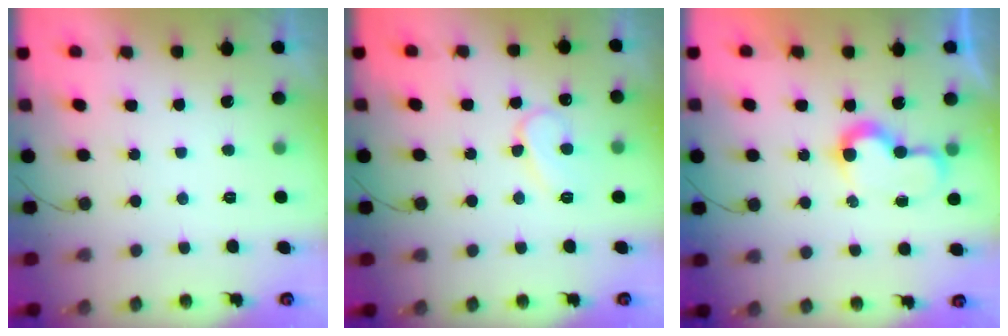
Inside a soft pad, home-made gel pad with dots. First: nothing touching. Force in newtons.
{"total": 8.5, "press": 8.5, "slide": 0.8}
{"total": 7.6, "press": 7.6, "slide": 0.3}